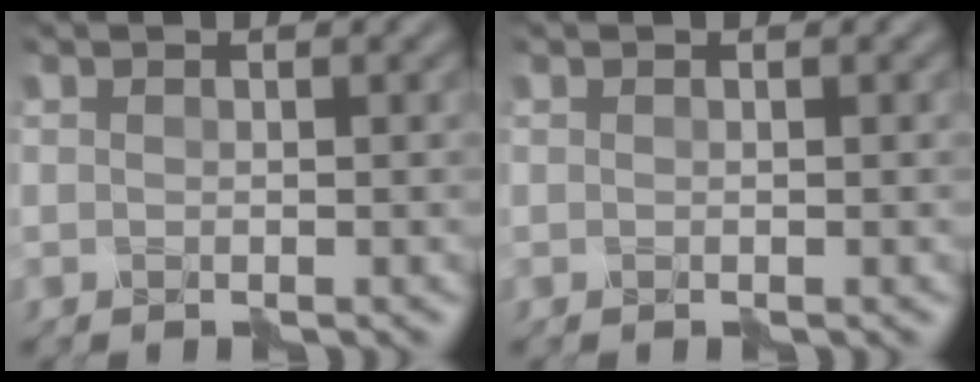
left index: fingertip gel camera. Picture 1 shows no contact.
{"total": 0.0}